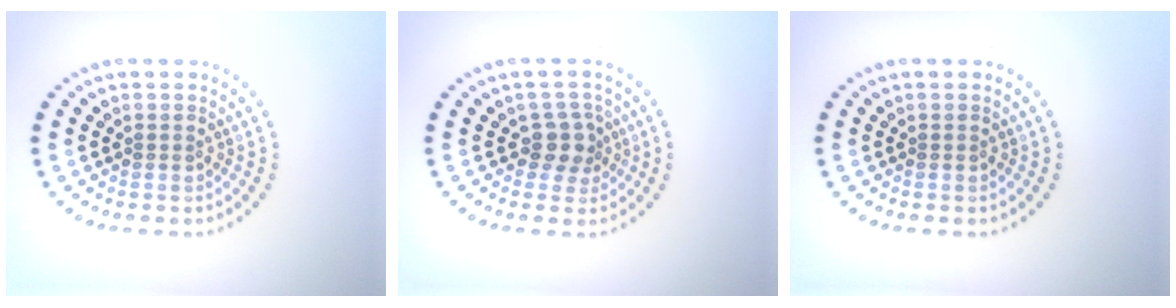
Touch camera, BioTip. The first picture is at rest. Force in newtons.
{"total": 2.4, "press": 1.9, "slide": 1.4}
{"total": 0.0}